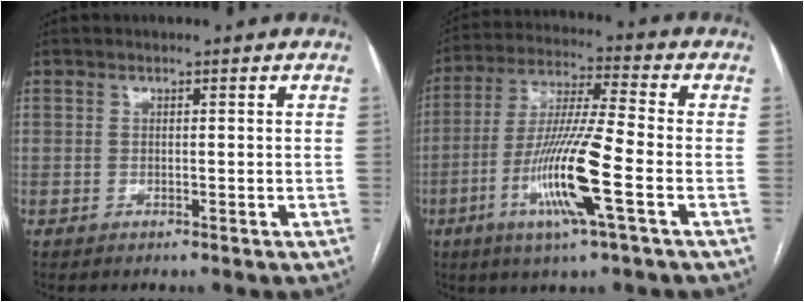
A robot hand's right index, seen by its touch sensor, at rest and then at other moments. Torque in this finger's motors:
{"motor_torque": [2.14, 0.00, 1.05, 0.21]}